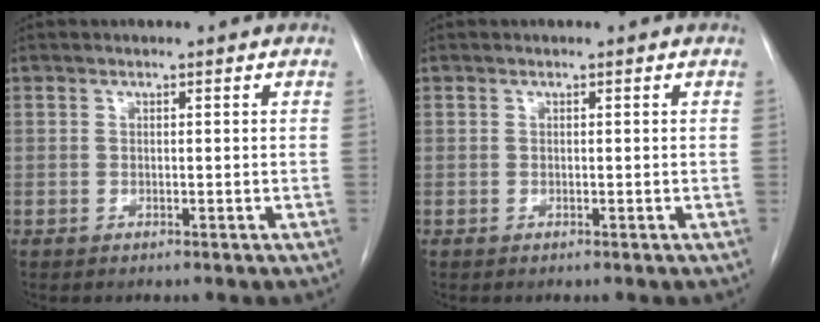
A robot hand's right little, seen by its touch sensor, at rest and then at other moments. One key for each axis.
{"total": 0.0}